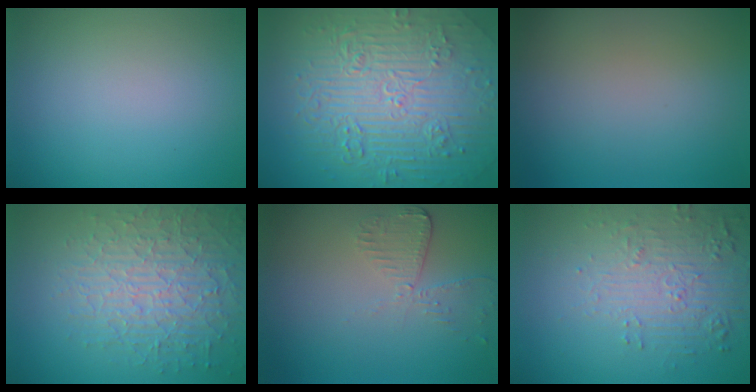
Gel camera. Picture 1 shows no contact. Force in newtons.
{"total": 11.2, "press": 7.4, "slide": 8.4}
{"total": 0.0}
{"total": 7.0, "press": 5.3, "slide": 4.5}
{"total": 2.5, "press": 2.3, "slide": 1.2}
{"total": 5.6, "press": 3.8, "slide": 4.2}